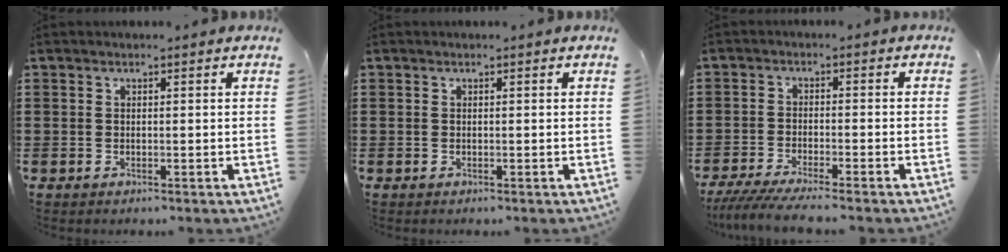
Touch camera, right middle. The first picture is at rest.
{"total": 0.0}
{"total": 4.3, "force": [-4.0, 0.0, 1.7], "torque": [-0.043, -0.014, -0.081]}